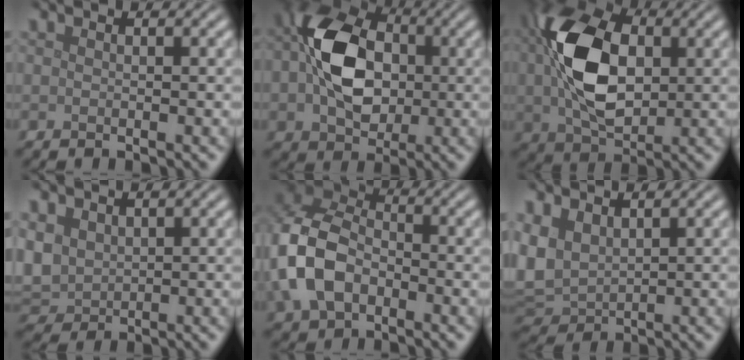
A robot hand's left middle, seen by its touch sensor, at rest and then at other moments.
{"total": 10.6, "force": [0.0, 7.4, 7.7], "torque": [-0.155, 0.009, -0.010]}
{"total": 11.1, "force": [1.2, 6.9, 8.6], "torque": [-0.183, 0.006, 0.022]}
{"total": 4.1, "force": [1.3, 3.2, 2.2], "torque": [-0.066, 0.000, 0.029]}
{"total": 8.8, "force": [-2.1, 6.4, 5.8], "torque": [-0.145, 0.000, -0.054]}
{"total": 4.9, "force": [1.6, 3.3, 3.2], "torque": [-0.090, 0.001, 0.032]}